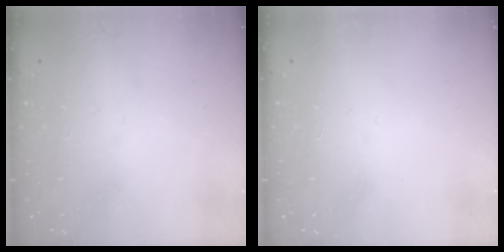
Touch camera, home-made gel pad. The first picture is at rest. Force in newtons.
{"total": 1.5, "press": 1.5, "slide": 0.1}